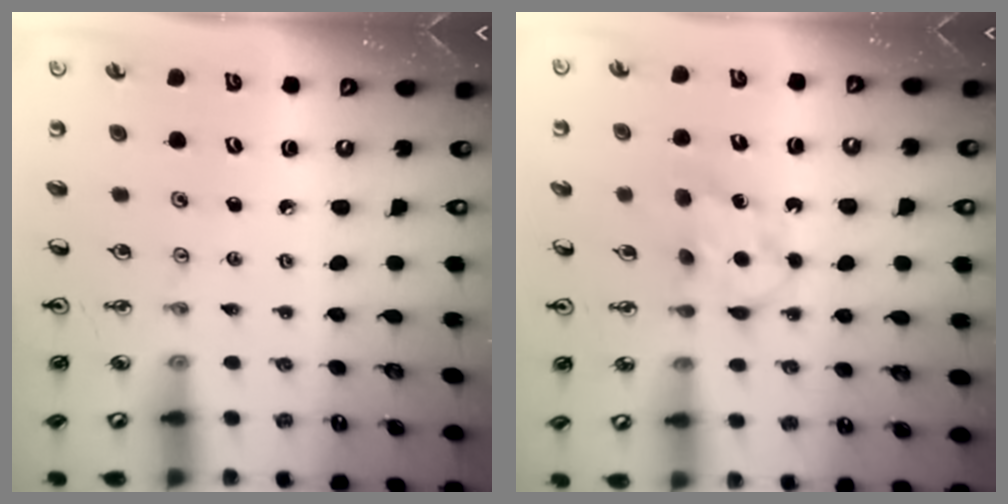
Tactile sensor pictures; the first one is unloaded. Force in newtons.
{"total": 5.9, "press": 5.9, "slide": 0.1}